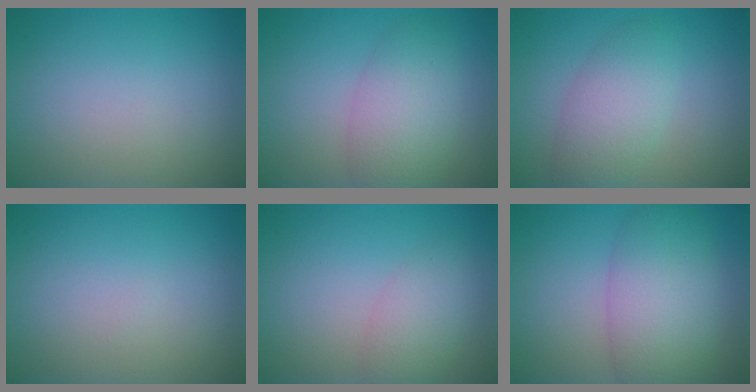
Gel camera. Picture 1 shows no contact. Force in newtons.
{"total": 4.9, "press": 4.9, "slide": 0.1}
{"total": 4.4, "press": 4.4, "slide": 0.2}
{"total": 0.0}
{"total": 2.9, "press": 2.9, "slide": 0.1}
{"total": 6.8, "press": 6.8, "slide": 0.4}